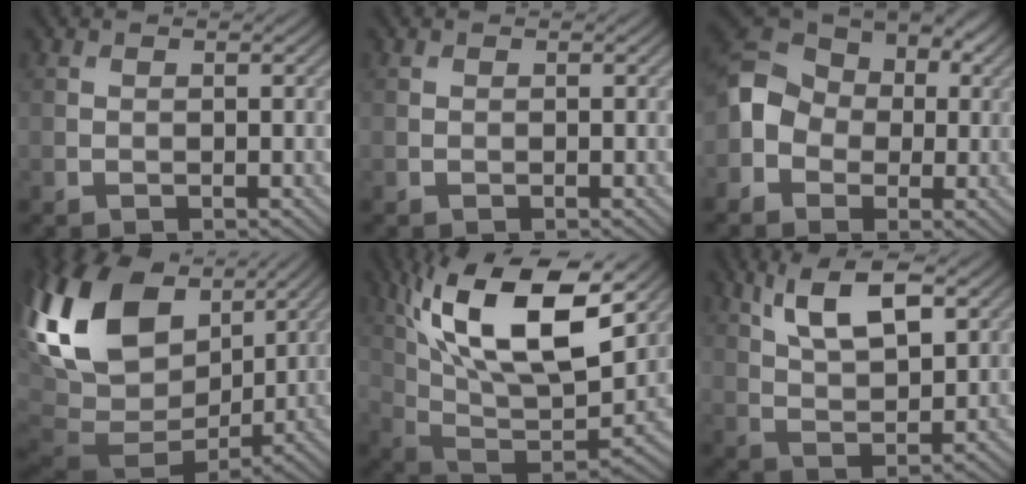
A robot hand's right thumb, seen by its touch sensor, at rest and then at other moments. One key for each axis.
{"total": 0.0}
{"total": 7.6, "fx": -0.7, "fy": 6.2, "fz": 4.3, "tx": -0.097, "ty": 0.007, "tz": -0.034}
{"total": 19.1, "fx": 4.6, "fy": 12.4, "fz": 13.7, "tx": -0.307, "ty": -0.002, "tz": 0.103}
{"total": 17.7, "fx": 7.9, "fy": 7.0, "fz": 14.3, "tx": -0.293, "ty": 0.008, "tz": 0.147}
{"total": 9.0, "fx": 4.6, "fy": 3.4, "fz": 6.9, "tx": -0.139, "ty": 0.009, "tz": 0.090}